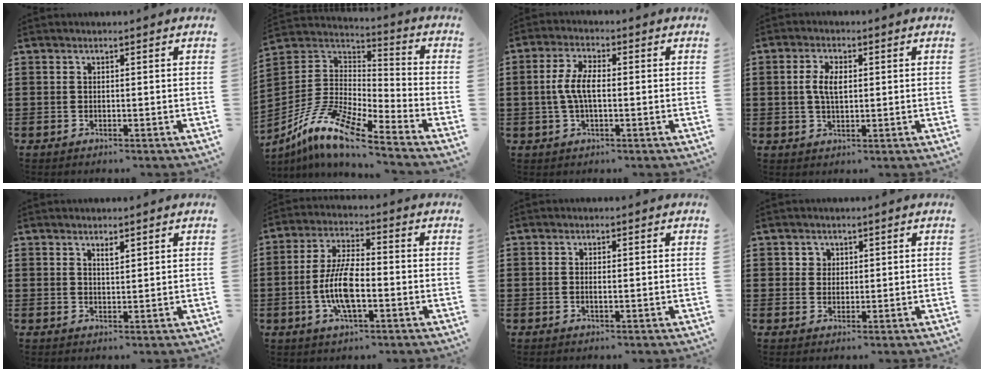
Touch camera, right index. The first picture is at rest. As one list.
[{"total": 11.5, "force": [-8.7, 2.1, 7.2], "torque": [-0.181, 0.001, -0.184]}, {"total": 5.4, "force": [-0.4, 2.2, 4.9], "torque": [-0.112, -0.003, -0.014]}, {"total": 4.2, "force": [0.4, 2.0, 3.7], "torque": [-0.074, 0.008, 0.004]}, {"total": 1.4, "force": [1.1, 0.3, 0.8], "torque": [-0.018, 0.000, 0.019]}, {"total": 9.0, "force": [-2.1, 3.2, 8.1], "torque": [-0.186, -0.010, -0.046]}, {"total": 0.9, "force": [-0.2, 0.2, 0.9], "torque": [-0.015, 0.000, -0.003]}, {"total": 2.0, "force": [0.8, 1.8, 0.2], "torque": [-0.012, 0.010, 0.014]}]